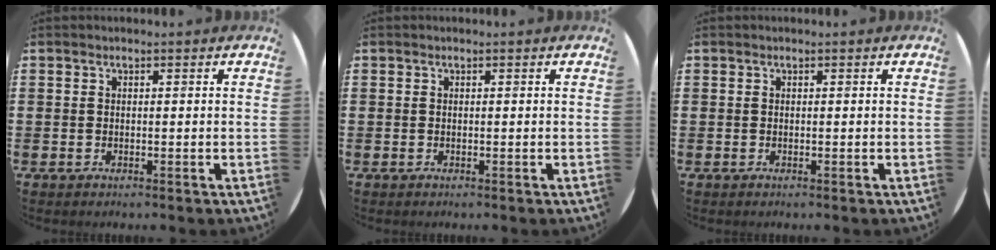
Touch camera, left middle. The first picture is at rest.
{"total": 0.0}
{"total": 0.0}